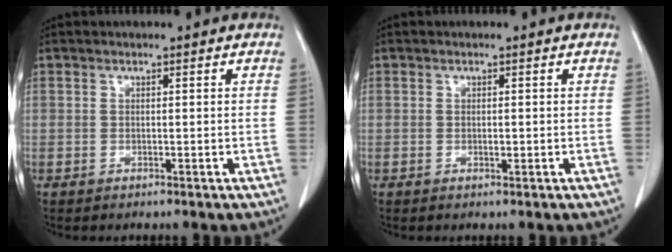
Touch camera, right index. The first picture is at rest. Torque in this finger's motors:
{"motor_torque": [0.17, -0.24, 0.06, 0.02]}